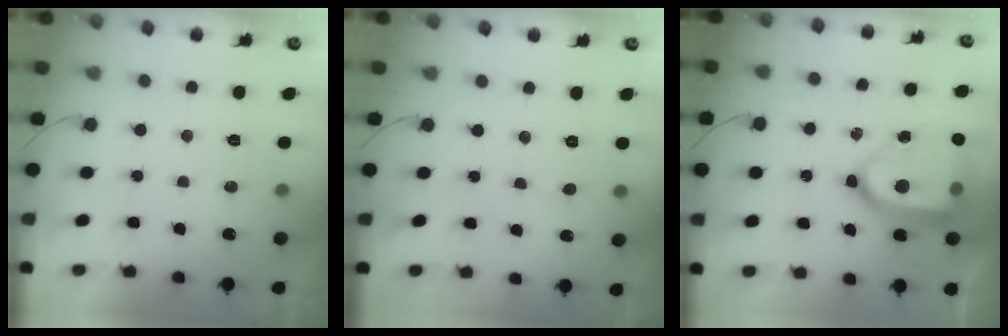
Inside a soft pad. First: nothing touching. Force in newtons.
{"total": 0.7, "press": 0.7, "slide": 0.0}
{"total": 20.5, "press": 20.4, "slide": 1.8}